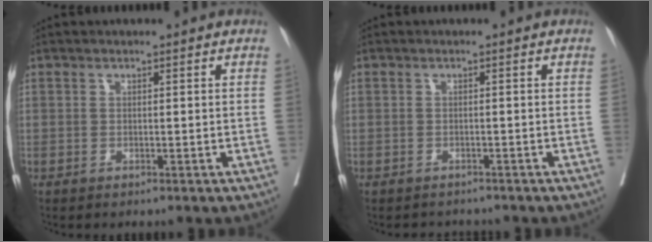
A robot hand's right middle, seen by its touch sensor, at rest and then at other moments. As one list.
[{"total": 2.2, "force": [-2.0, 0.9, -0.3], "torque": [0.005, -0.002, -0.033]}]